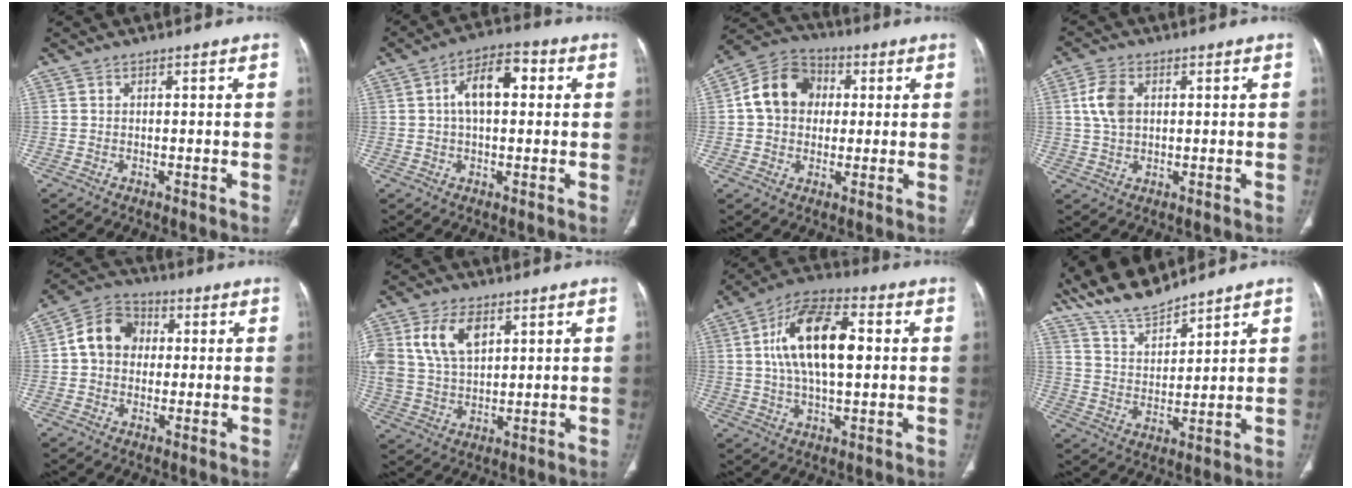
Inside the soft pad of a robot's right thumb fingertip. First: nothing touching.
{"total": 9.1, "force": [1.6, 4.9, 7.5], "torque": [-0.119, 0.026, 0.019]}
{"total": 11.8, "force": [1.5, 9.8, 6.4], "torque": [-0.091, 0.021, 0.014]}
{"total": 6.0, "force": [1.3, 3.9, 4.3], "torque": [-0.090, 0.003, 0.024]}
{"total": 9.5, "force": [1.0, 7.9, 5.3], "torque": [-0.075, 0.023, 0.004]}
{"total": 11.7, "force": [4.6, 7.1, 8.0], "torque": [-0.151, -0.004, 0.098]}
{"total": 16.7, "force": [2.5, 8.1, 14.4], "torque": [-0.248, 0.016, 0.038]}
{"total": 9.9, "force": [9.1, 2.1, 3.1], "torque": [-0.050, -0.044, 0.182]}